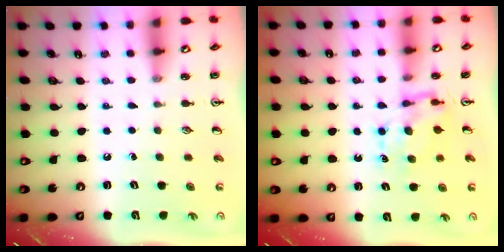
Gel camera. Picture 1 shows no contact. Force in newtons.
{"total": 6.6, "press": 6.5, "slide": 0.6}